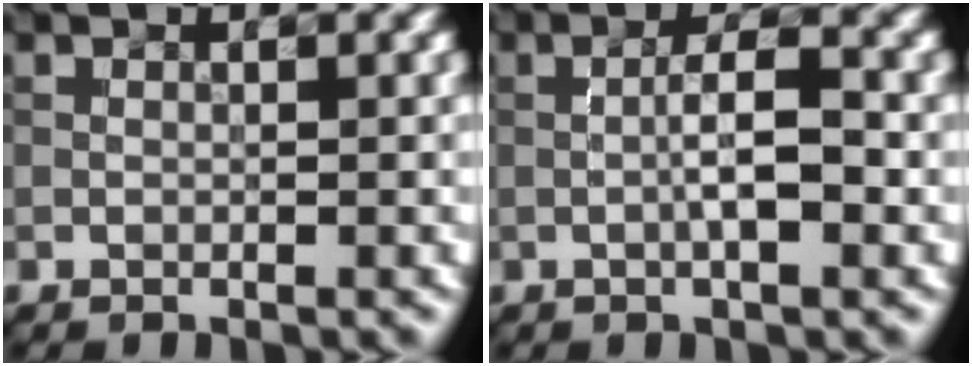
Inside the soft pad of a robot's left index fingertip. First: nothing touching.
{"total": 3.5, "force": [-0.6, 0.8, 3.4], "torque": [-0.062, 0.007, -0.014]}